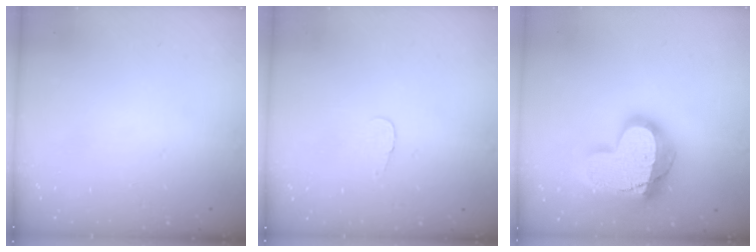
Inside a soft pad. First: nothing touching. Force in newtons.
{"total": 2.8, "press": 2.8, "slide": 0.3}
{"total": 21.4, "press": 21.3, "slide": 1.7}